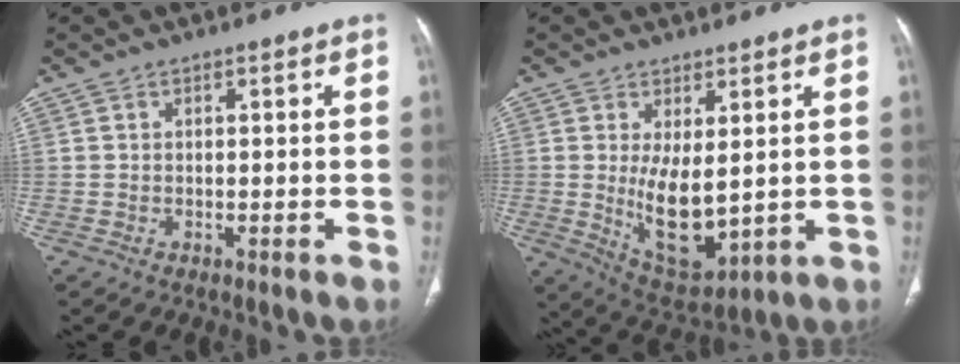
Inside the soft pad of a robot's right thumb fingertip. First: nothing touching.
{"total": 10.3, "force": [0.5, 4.8, 9.1], "torque": [-0.137, -0.030, 0.034]}